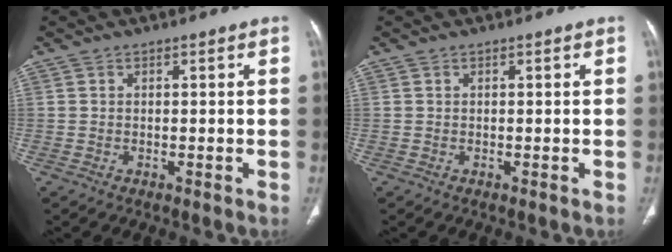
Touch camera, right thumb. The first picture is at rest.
{"total": 0.0}